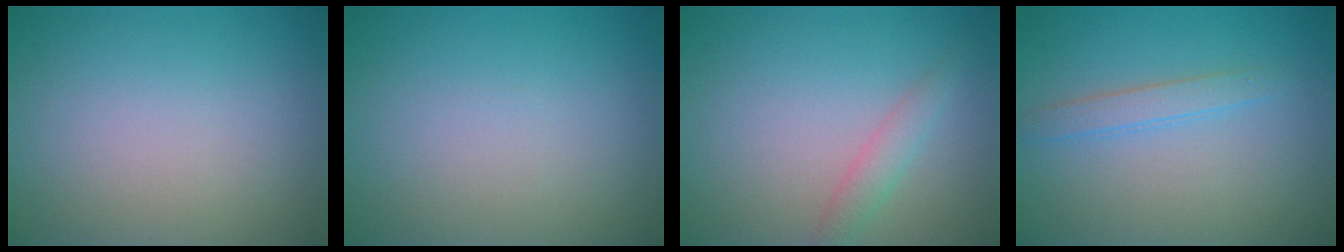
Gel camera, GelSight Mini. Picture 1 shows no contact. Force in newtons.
{"total": 0.0}
{"total": 1.7, "press": 1.7, "slide": 0.1}
{"total": 1.7, "press": 1.7, "slide": 0.0}